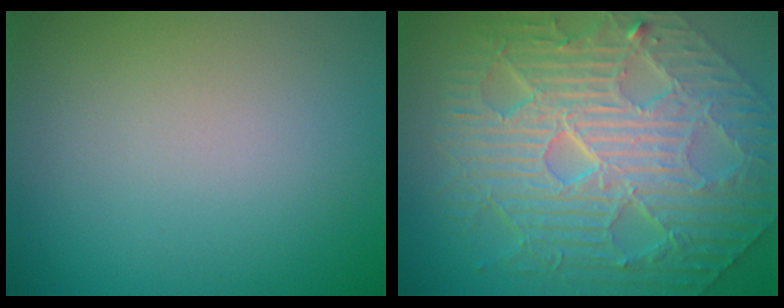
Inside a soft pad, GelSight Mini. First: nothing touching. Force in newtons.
{"total": 10.6, "press": 7.5, "slide": 7.5}